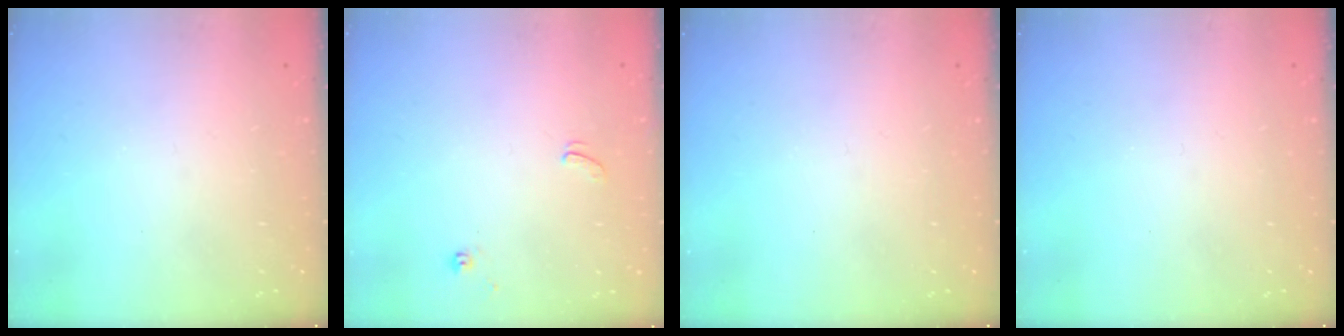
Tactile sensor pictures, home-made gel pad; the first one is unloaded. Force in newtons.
{"total": 1.4, "press": 1.4, "slide": 0.3}
{"total": 0.0}
{"total": 0.0}